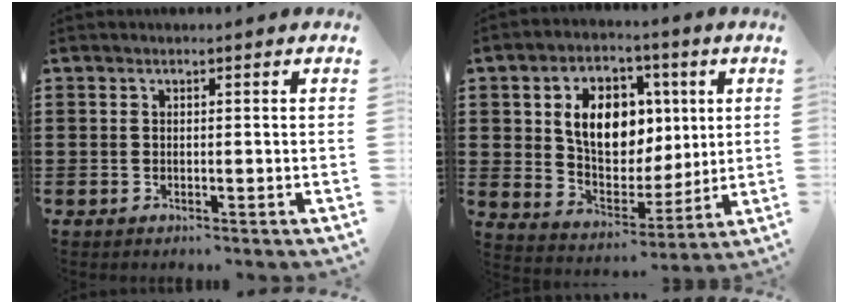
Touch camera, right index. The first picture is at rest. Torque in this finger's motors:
{"motor_torque": [1.84, 0.30, 1.05, 0.21]}